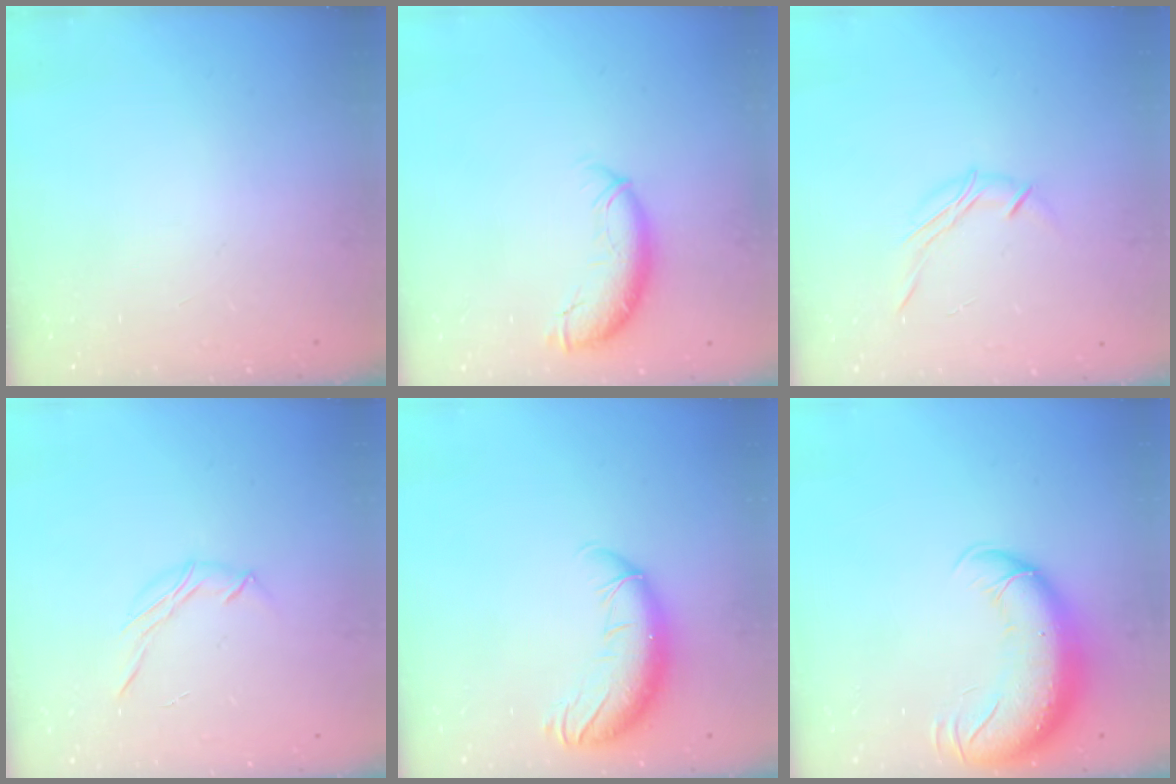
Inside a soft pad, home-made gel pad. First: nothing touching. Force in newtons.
{"total": 9.4, "press": 9.3, "slide": 1.7}
{"total": 7.2, "press": 7.1, "slide": 1.3}
{"total": 5.8, "press": 5.7, "slide": 1.4}
{"total": 11.0, "press": 10.8, "slide": 1.9}
{"total": 13.6, "press": 13.1, "slide": 3.4}